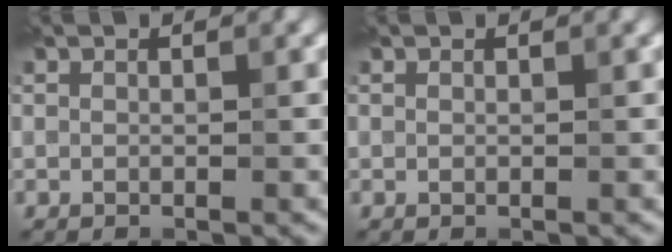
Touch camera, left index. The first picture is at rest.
{"total": 0.0}